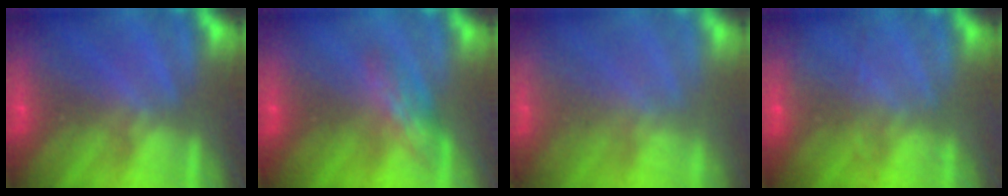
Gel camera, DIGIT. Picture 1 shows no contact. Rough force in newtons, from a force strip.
{"total": 2.5}
{"total": 1.7}
{"total": 2.0}